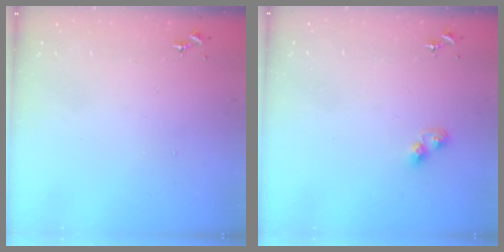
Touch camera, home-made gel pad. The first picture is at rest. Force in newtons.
{"total": 5.8, "press": 5.8, "slide": 0.7}